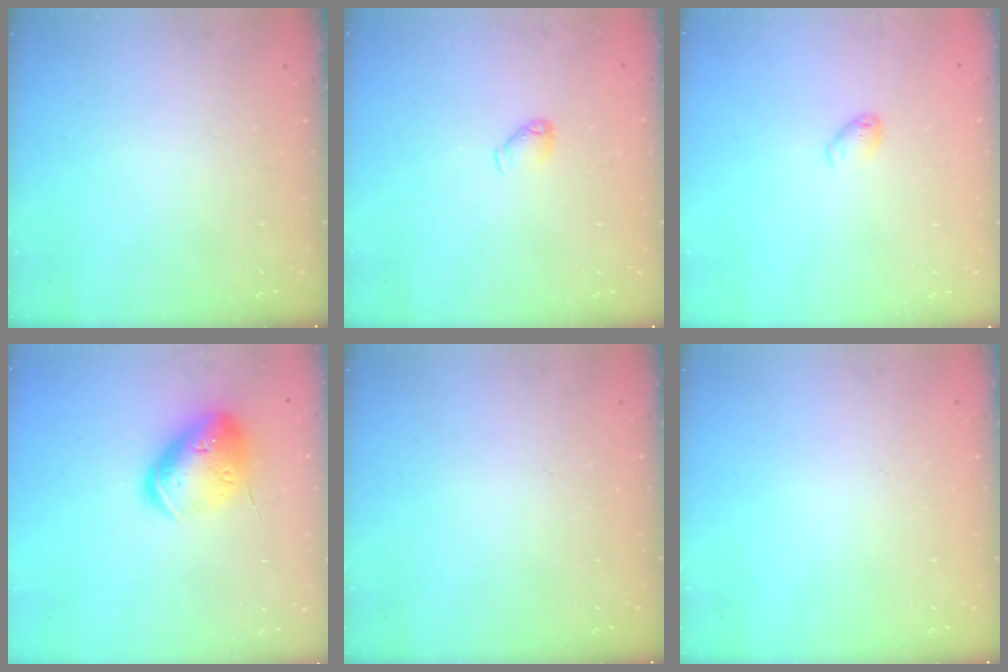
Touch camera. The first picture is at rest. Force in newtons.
{"total": 4.7, "press": 4.6, "slide": 1.0}
{"total": 3.2, "press": 3.2, "slide": 0.5}
{"total": 16.9, "press": 16.8, "slide": 2.2}
{"total": 0.0}
{"total": 0.0}